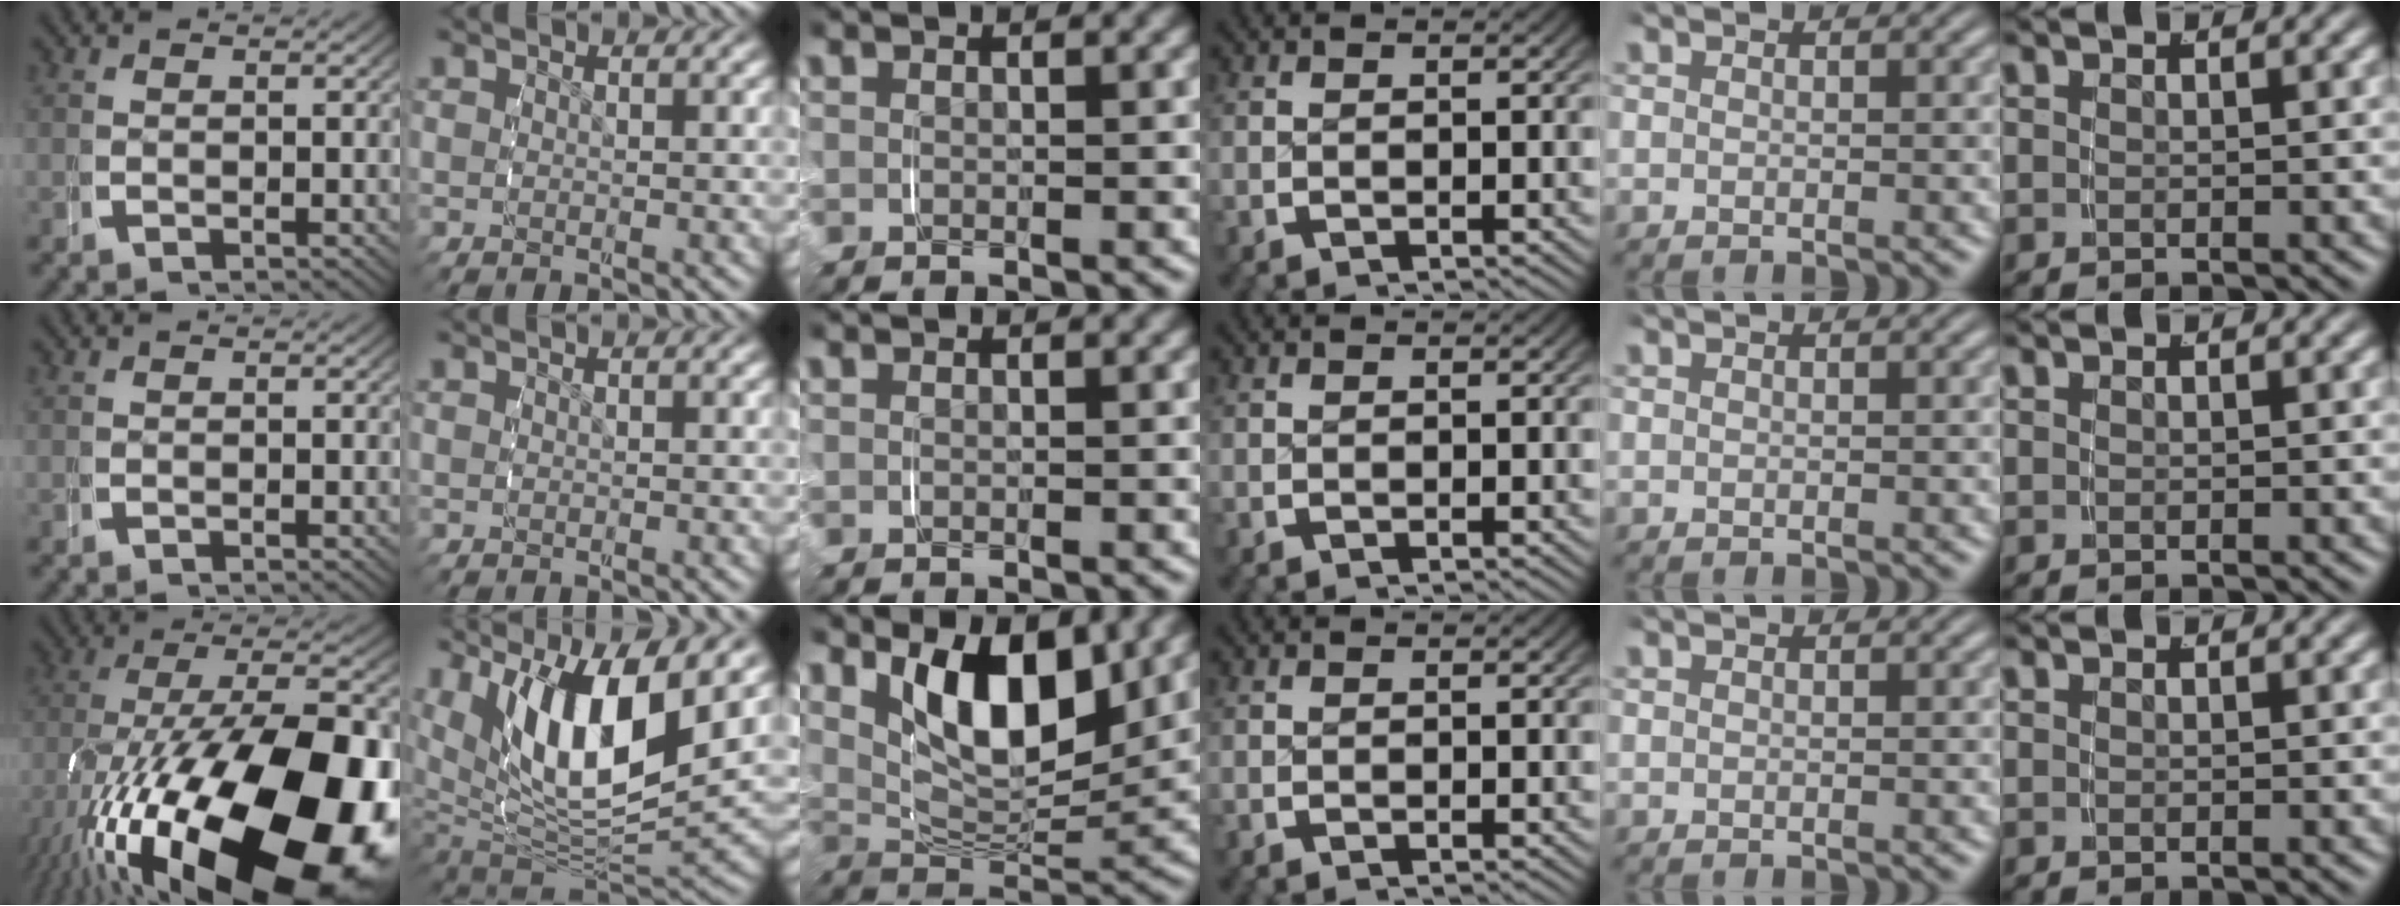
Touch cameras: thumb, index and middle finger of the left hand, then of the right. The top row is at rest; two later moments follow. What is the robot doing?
{"motion": "grasp_and_lifting", "object": "plastic wrap"}